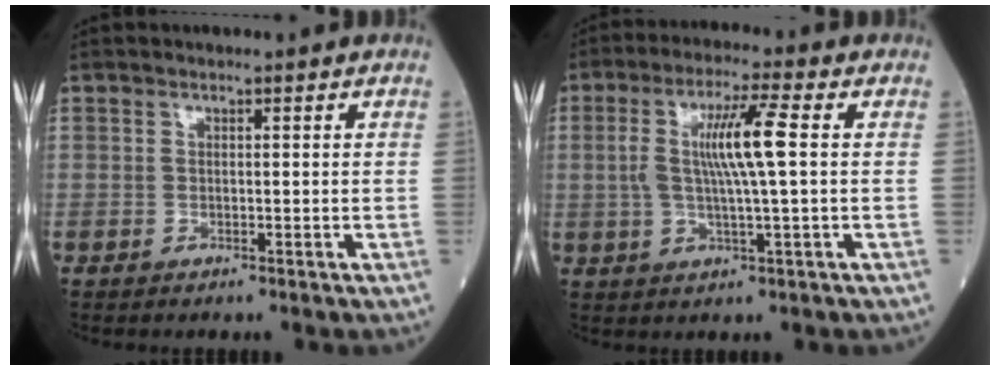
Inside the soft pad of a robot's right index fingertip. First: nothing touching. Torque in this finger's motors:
{"motor_torque": [0.51, 0.09, 0.23, 0.07]}